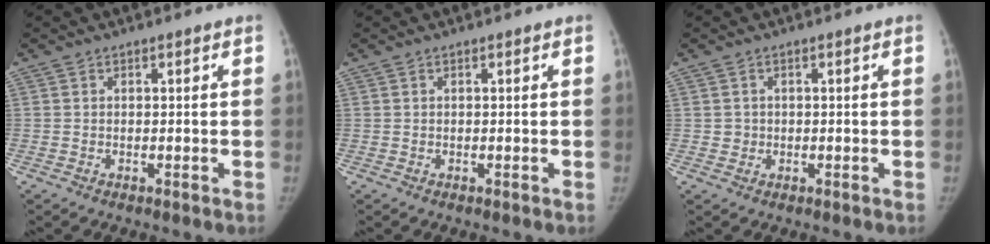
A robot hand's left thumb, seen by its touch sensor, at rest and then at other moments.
{"total": 0.0}
{"total": 1.3, "force": [0.0, 1.2, 0.1], "torque": [0.004, 0.003, 0.000]}